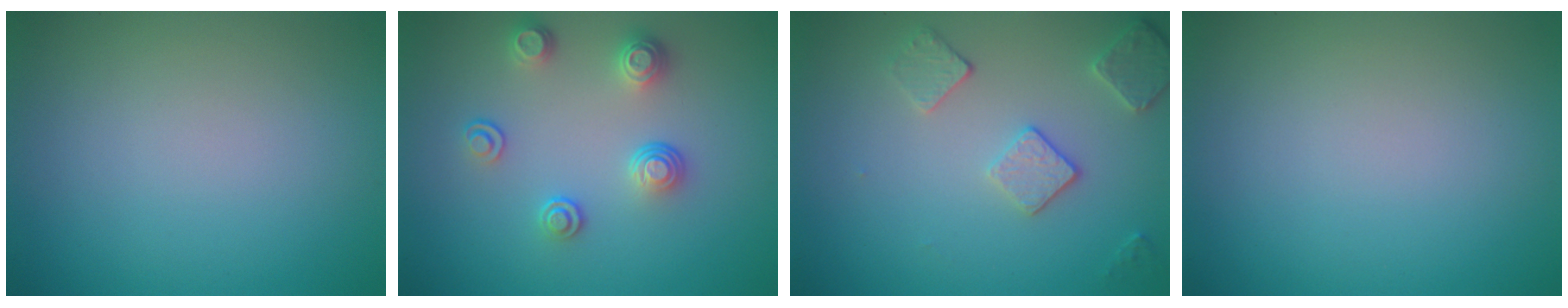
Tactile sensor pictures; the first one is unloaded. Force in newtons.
{"total": 2.9, "press": 2.6, "slide": 1.4}
{"total": 2.6, "press": 2.5, "slide": 0.8}
{"total": 0.0}